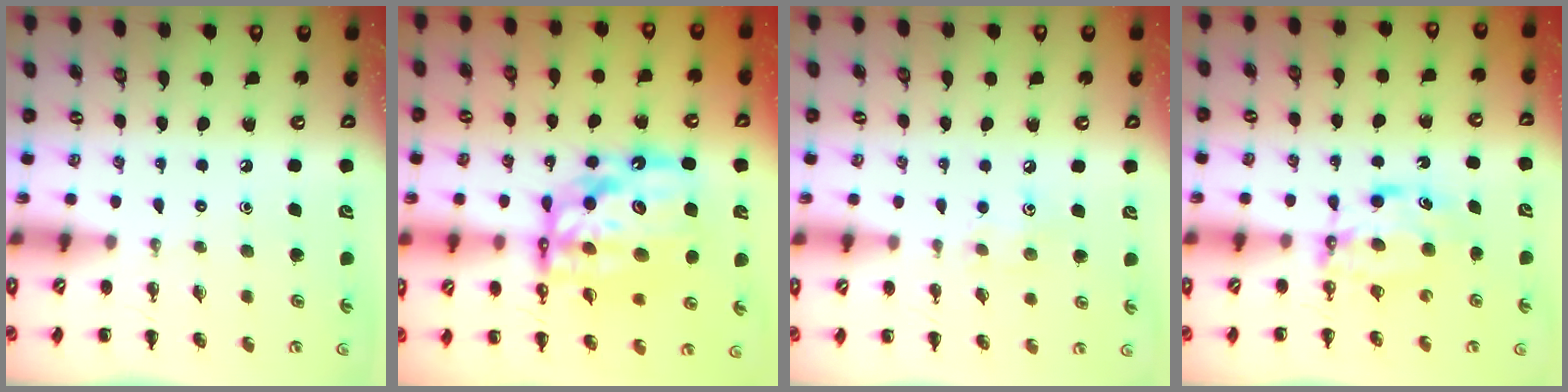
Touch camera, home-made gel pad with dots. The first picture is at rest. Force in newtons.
{"total": 17.6, "press": 17.1, "slide": 4.4}
{"total": 6.4, "press": 6.2, "slide": 1.6}
{"total": 7.6, "press": 7.5, "slide": 0.8}